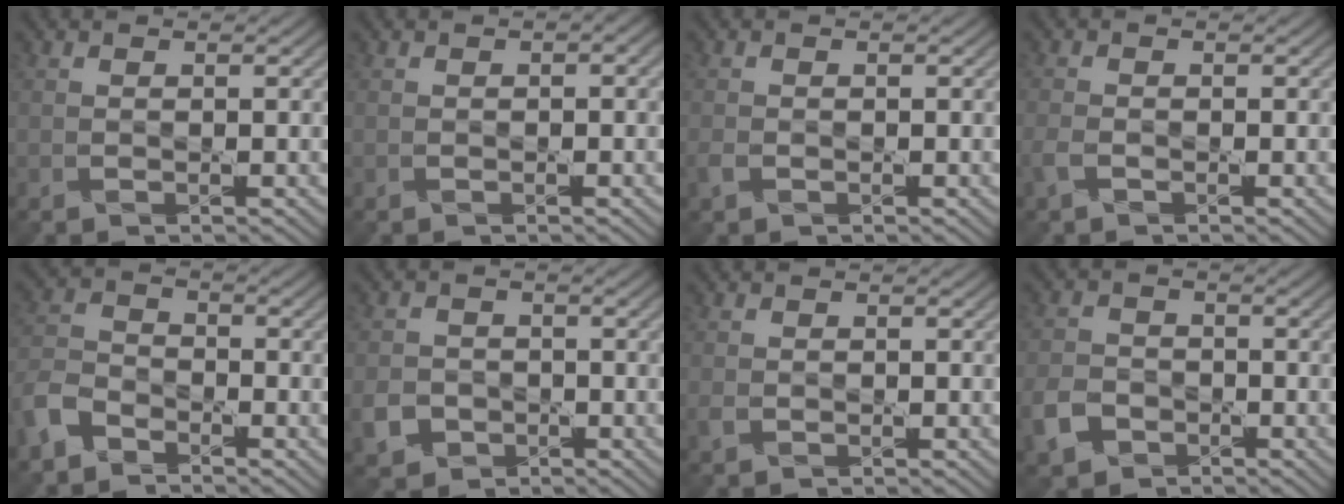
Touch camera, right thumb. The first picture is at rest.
{"total": 1.0, "force": [0.0, 0.6, 0.8], "torque": [-0.017, 0.000, 0.003]}
{"total": 1.6, "force": [-0.7, 1.1, 0.9], "torque": [-0.028, -0.003, -0.018]}
{"total": 2.1, "force": [-1.2, 1.3, 1.3], "torque": [-0.041, -0.002, -0.028]}
{"total": 5.8, "force": [-4.2, 3.2, 2.3], "torque": [-0.066, 0.000, -0.101]}
{"total": 3.9, "force": [-1.7, 3.3, 1.3], "torque": [-0.038, -0.007, -0.036]}
{"total": 1.2, "force": [-0.3, 1.0, 0.7], "torque": [-0.022, -0.004, -0.008]}
{"total": 4.6, "force": [-2.5, 3.4, 1.8], "torque": [-0.053, -0.004, -0.059]}